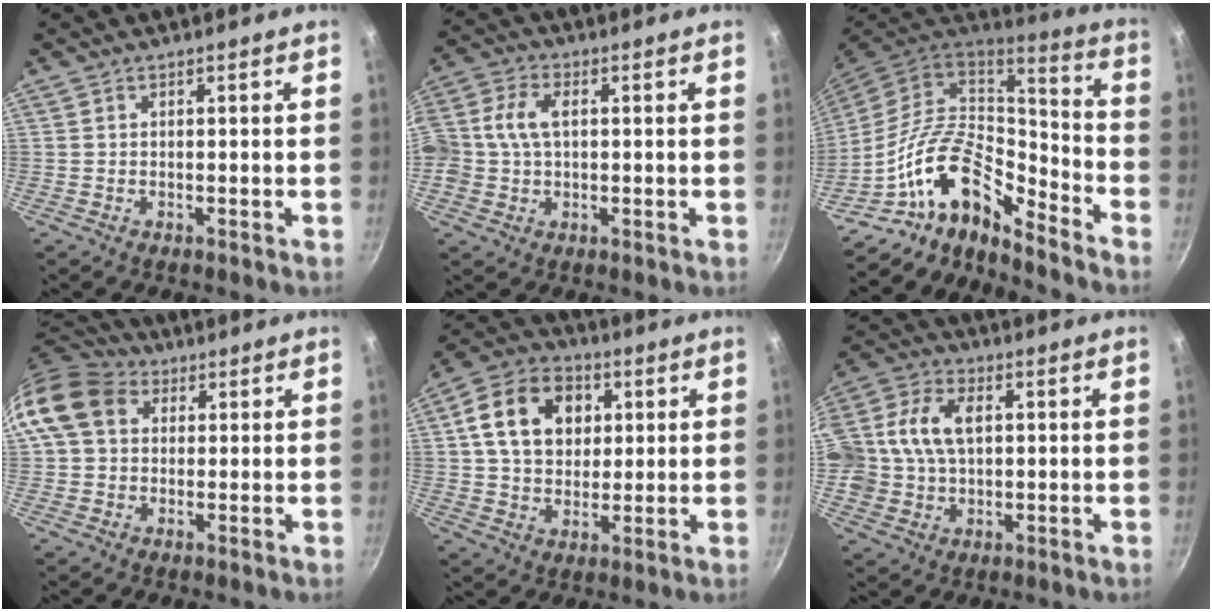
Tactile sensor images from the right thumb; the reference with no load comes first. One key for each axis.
{"total": 8.3, "fx": 0.7, "fy": 5.7, "fz": 6.0, "tx": -0.116, "ty": 0.021, "tz": 0.003}
{"total": 16.9, "fx": -10.2, "fy": 8.0, "fz": 10.9, "tx": -0.161, "ty": 0.072, "tz": -0.204}
{"total": 12.5, "fx": 3.4, "fy": 9.8, "fz": 6.9, "tx": -0.116, "ty": 0.020, "tz": 0.046}
{"total": 14.8, "fx": 3.8, "fy": 11.3, "fz": 8.8, "tx": -0.129, "ty": 0.008, "tz": 0.056}
{"total": 11.9, "fx": 1.9, "fy": 8.5, "fz": 8.1, "tx": -0.142, "ty": 0.008, "tz": 0.023}